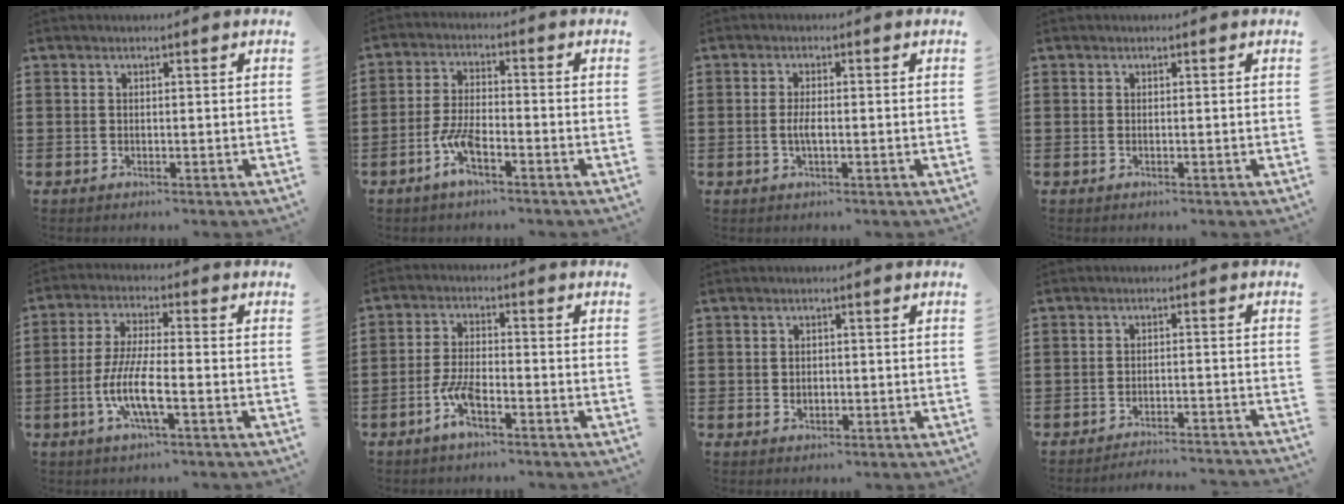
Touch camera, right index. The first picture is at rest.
{"total": 5.8, "force": [-3.2, 1.4, 4.7], "torque": [-0.120, -0.012, -0.065]}
{"total": 2.5, "force": [-0.4, 0.7, 2.3], "torque": [-0.049, -0.002, -0.010]}
{"total": 0.0}
{"total": 8.0, "force": [-2.8, 1.5, 7.3], "torque": [-0.163, -0.016, -0.060]}
{"total": 5.5, "force": [-3.0, 1.4, 4.4], "torque": [-0.108, -0.008, -0.061]}
{"total": 1.1, "force": [0.0, 0.9, 0.7], "torque": [-0.015, 0.006, -0.001]}
{"total": 2.9, "force": [-2.9, -0.3, 0.1], "torque": [-0.006, -0.002, -0.061]}